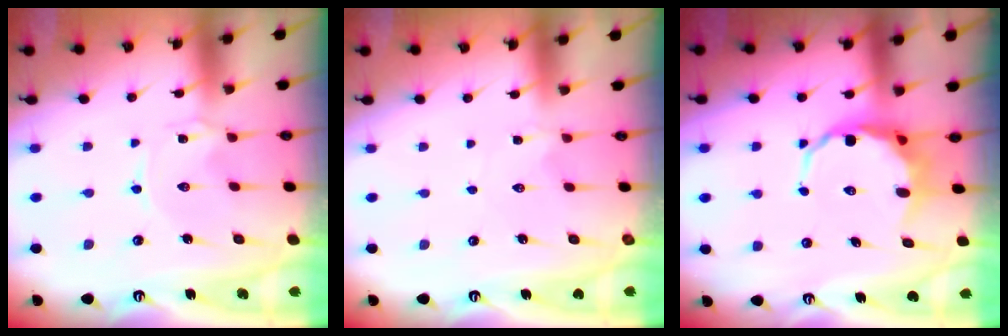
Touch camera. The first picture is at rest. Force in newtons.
{"total": 2.1, "press": 2.1, "slide": 0.2}
{"total": 8.6, "press": 8.4, "slide": 2.1}